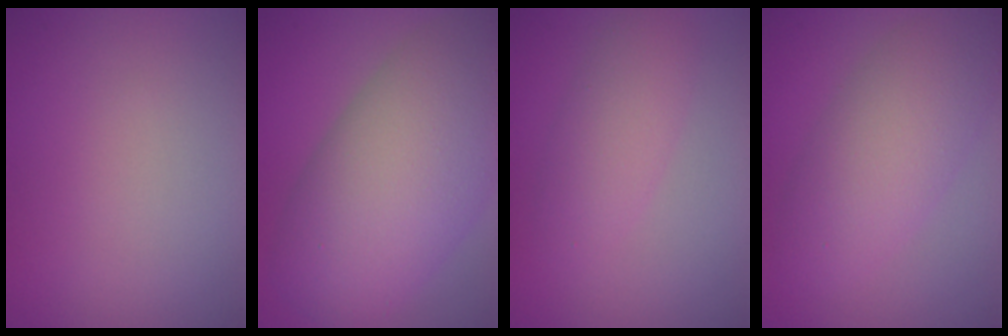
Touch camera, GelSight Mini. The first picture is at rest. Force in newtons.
{"total": 11.8, "press": 11.8, "slide": 0.5}
{"total": 3.0, "press": 3.0, "slide": 0.0}
{"total": 6.0, "press": 6.0, "slide": 0.3}